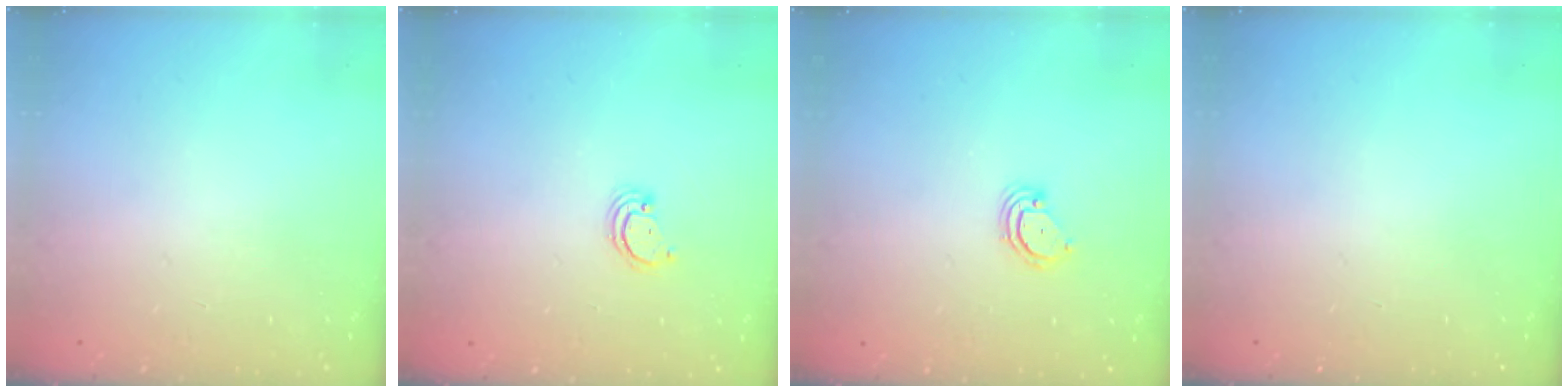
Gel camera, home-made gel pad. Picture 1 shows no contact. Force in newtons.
{"total": 1.7, "press": 1.7, "slide": 0.1}
{"total": 3.5, "press": 3.5, "slide": 0.2}
{"total": 0.0}